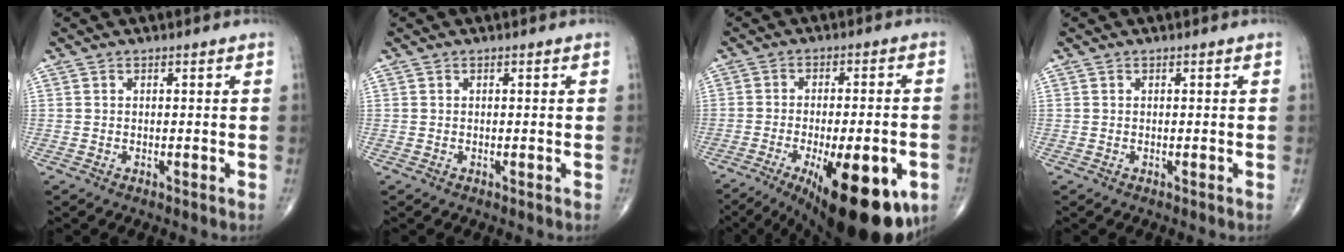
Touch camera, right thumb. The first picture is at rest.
{"total": 0.0}
{"total": 23.1, "force": [-9.8, 8.0, 19.3], "torque": [-0.231, 0.004, -0.127]}
{"total": 0.0}